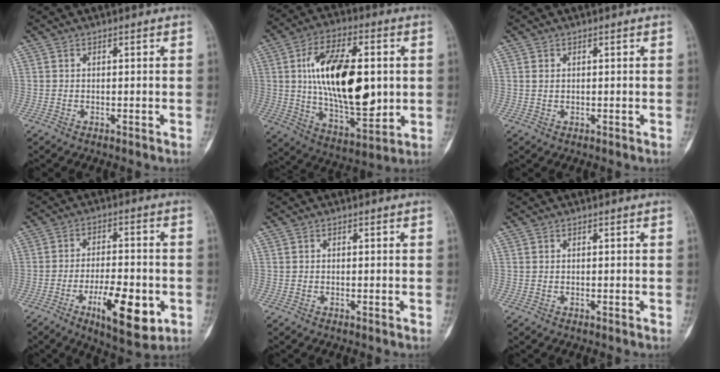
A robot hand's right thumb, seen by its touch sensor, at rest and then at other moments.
{"total": 22.9, "force": [2.2, 11.3, 19.8], "torque": [-0.312, -0.012, 0.042]}
{"total": 1.0, "force": [0.4, 0.7, 0.7], "torque": [-0.011, 0.002, 0.011]}
{"total": 13.3, "force": [-4.8, 4.9, 11.4], "torque": [-0.167, 0.011, -0.070]}
{"total": 0.0}
{"total": 0.0}